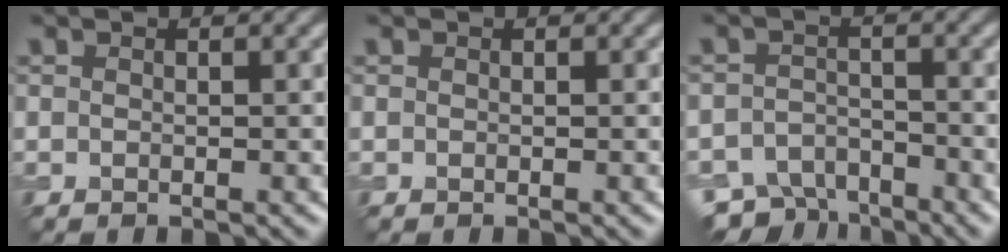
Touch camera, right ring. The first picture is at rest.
{"total": 0.0}
{"total": 5.4, "force": [-4.2, 2.8, 1.8], "torque": [-0.027, -0.009, -0.081]}